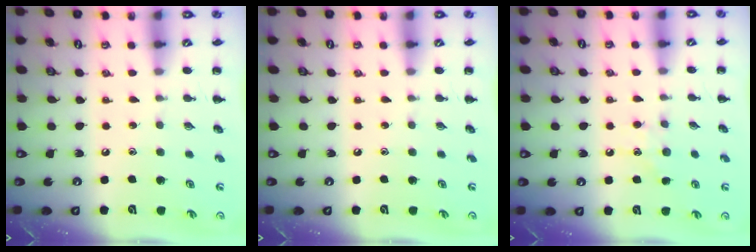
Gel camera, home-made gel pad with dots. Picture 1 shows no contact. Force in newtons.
{"total": 0.0}
{"total": 5.0, "press": 4.6, "slide": 1.8}